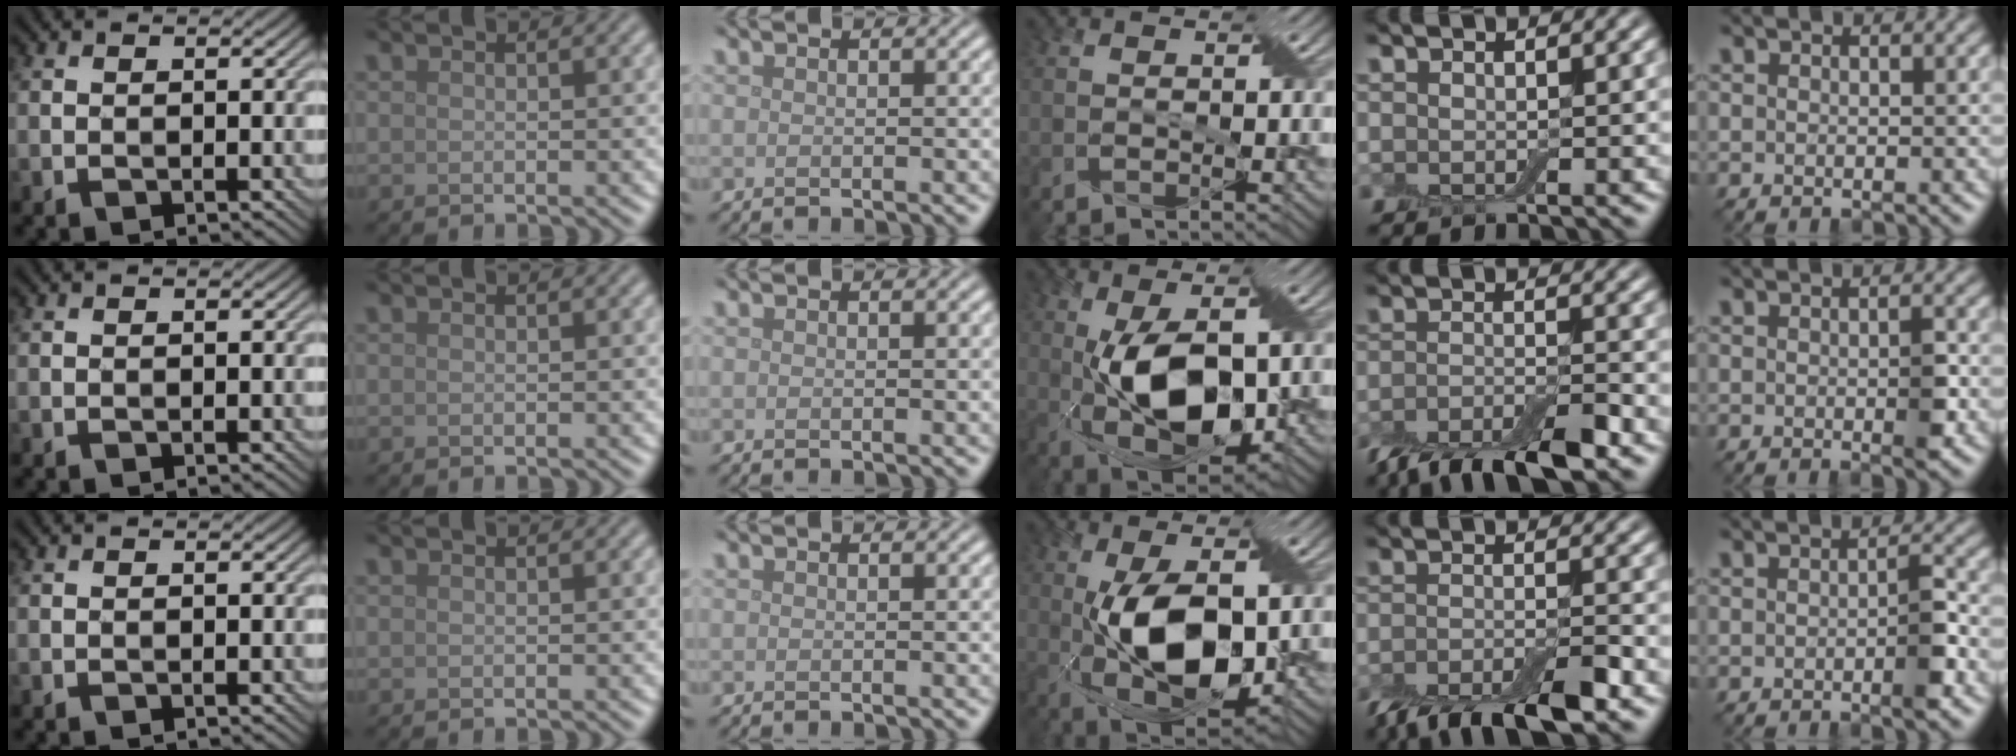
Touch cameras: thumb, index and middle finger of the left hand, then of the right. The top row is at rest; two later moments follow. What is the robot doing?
{"motion": "pour", "object": "cup"}